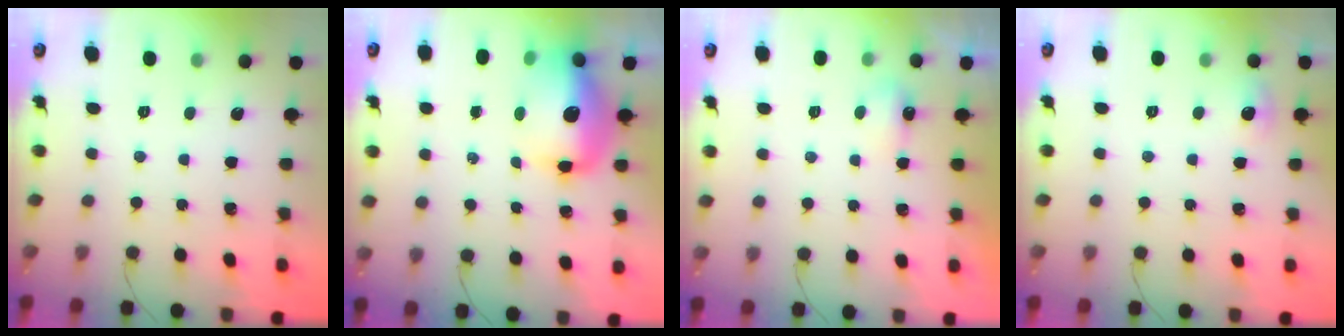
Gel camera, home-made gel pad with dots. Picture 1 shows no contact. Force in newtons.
{"total": 14.2, "press": 13.8, "slide": 3.4}
{"total": 3.5, "press": 3.4, "slide": 0.7}
{"total": 4.5, "press": 4.3, "slide": 1.3}